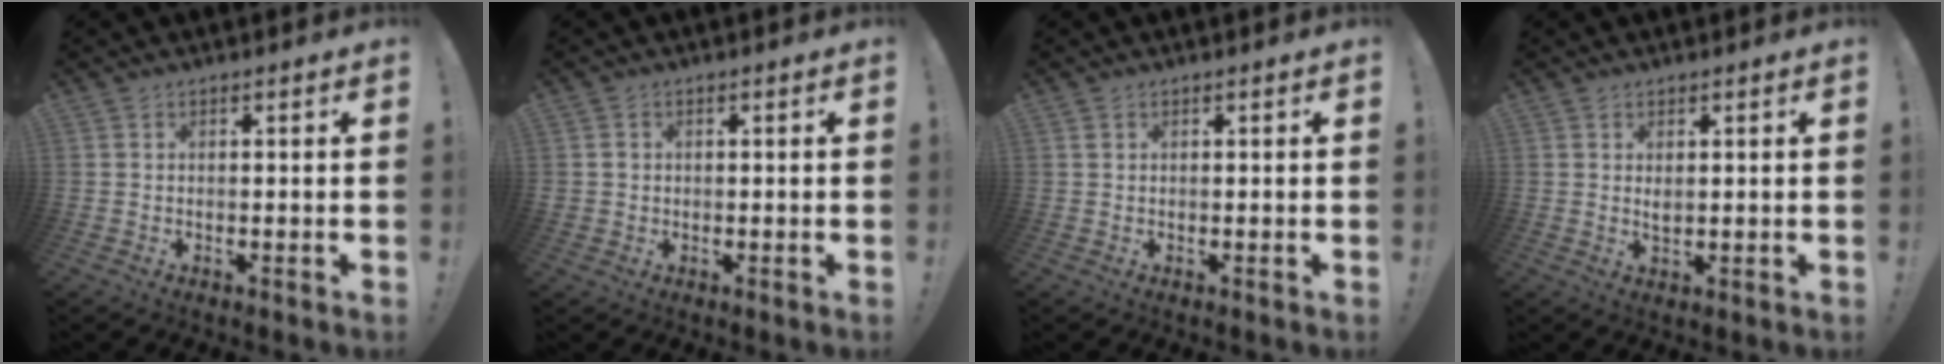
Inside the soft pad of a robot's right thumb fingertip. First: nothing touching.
{"total": 1.9, "force": [0.3, 1.8, 0.4], "torque": [0.001, 0.001, 0.004]}
{"total": 0.5, "force": [0.3, 0.5, 0.1], "torque": [-0.003, 0.002, 0.005]}
{"total": 1.9, "force": [1.1, 0.8, 1.3], "torque": [-0.013, -0.008, 0.017]}